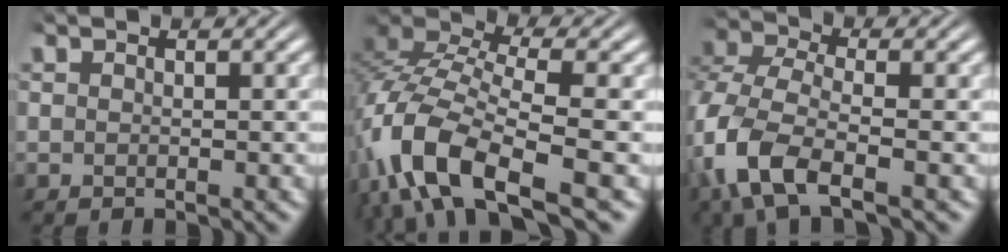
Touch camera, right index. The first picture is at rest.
{"total": 10.7, "force": [-2.4, 7.2, 7.5], "torque": [-0.187, -0.026, -0.034]}
{"total": 7.8, "force": [-2.3, 5.3, 5.1], "torque": [-0.155, -0.041, -0.028]}